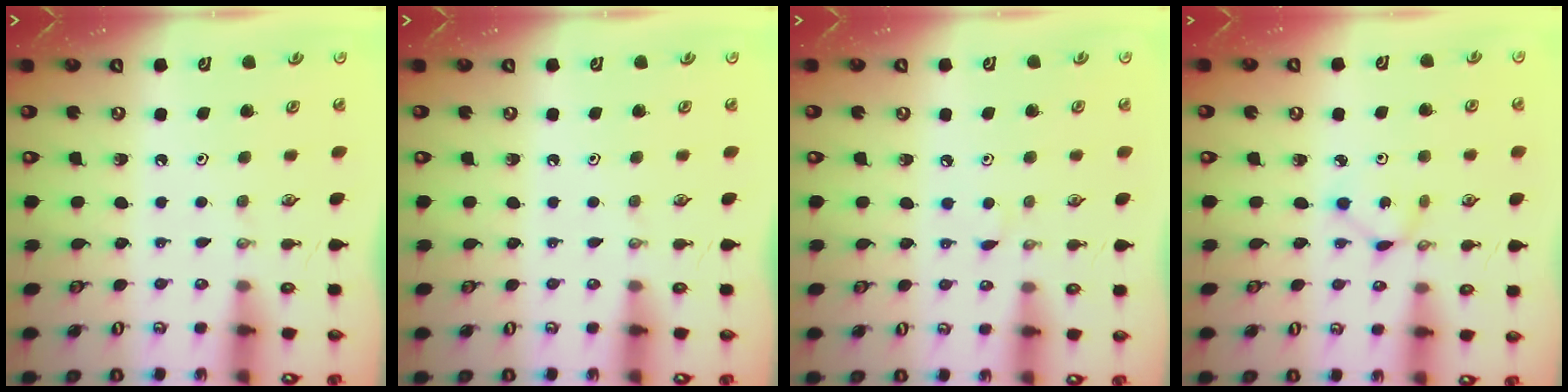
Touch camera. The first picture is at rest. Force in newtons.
{"total": 0.0}
{"total": 2.7, "press": 2.7, "slide": 0.4}
{"total": 1.6, "press": 1.6, "slide": 0.2}